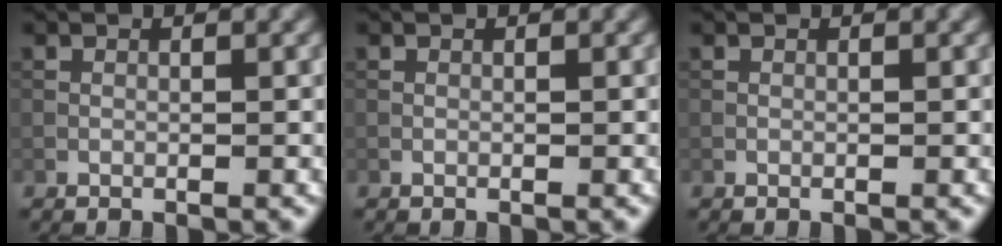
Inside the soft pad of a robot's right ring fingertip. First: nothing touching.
{"total": 0.0}
{"total": 0.0}